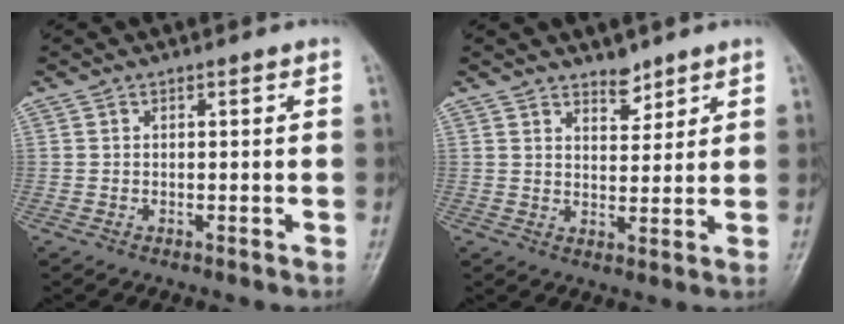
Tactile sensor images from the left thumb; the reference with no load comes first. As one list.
[{"total": 3.9, "force": [3.1, 1.8, 1.4], "torque": [-0.004, -0.025, 0.052]}]